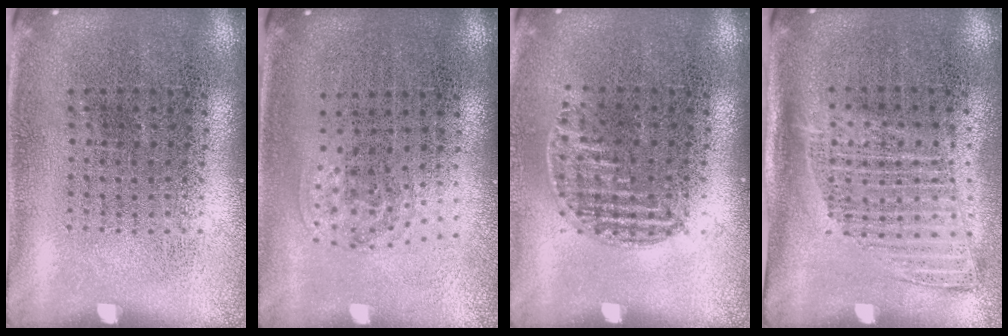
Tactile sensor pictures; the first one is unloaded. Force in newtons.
{"total": 0.9, "press": 0.6, "slide": 0.7}
{"total": 1.0, "press": 0.8, "slide": 0.6}
{"total": 1.3, "press": 1.1, "slide": 0.7}